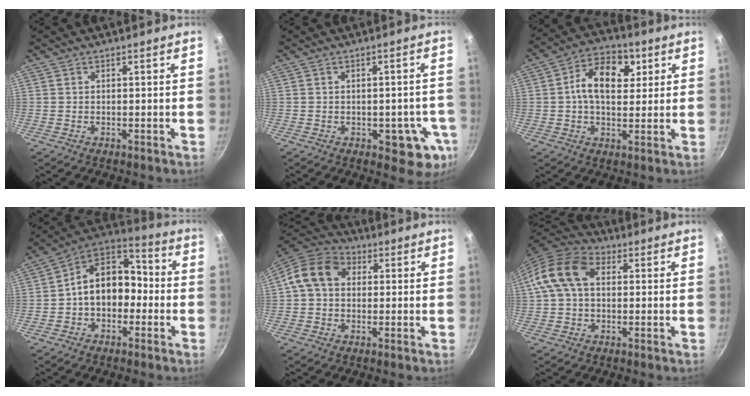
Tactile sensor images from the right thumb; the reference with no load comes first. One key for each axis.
{"total": 7.2, "fx": -2.8, "fy": 3.5, "fz": 5.6, "tx": -0.043, "ty": 0.011, "tz": -0.027}
{"total": 11.6, "fx": 2.7, "fy": 7.4, "fz": 8.5, "tx": -0.115, "ty": 0.008, "tz": 0.037}
{"total": 14.0, "fx": -1.4, "fy": 9.8, "fz": 10.0, "tx": -0.120, "ty": 0.049, "tz": -0.039}
{"total": 11.2, "fx": 1.7, "fy": 8.7, "fz": 6.9, "tx": -0.121, "ty": 0.030, "tz": 0.019}
{"total": 12.3, "fx": 2.3, "fy": 8.4, "fz": 8.7, "tx": -0.168, "ty": 0.035, "tz": 0.032}